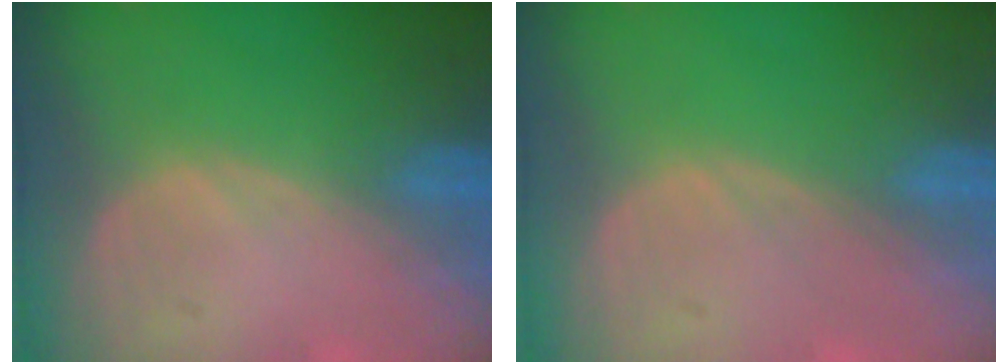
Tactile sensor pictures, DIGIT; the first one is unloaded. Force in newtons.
{"total": 0.0}